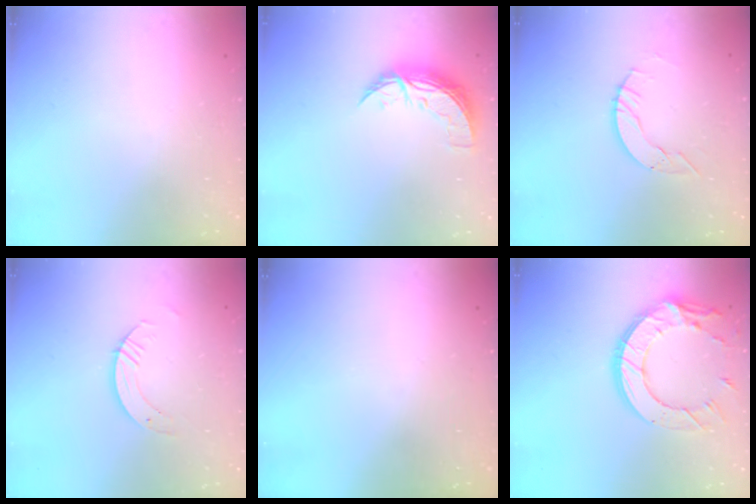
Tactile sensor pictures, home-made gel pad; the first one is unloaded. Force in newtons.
{"total": 8.6, "press": 8.6, "slide": 0.1}
{"total": 5.5, "press": 5.5, "slide": 0.2}
{"total": 4.7, "press": 4.7, "slide": 0.3}
{"total": 0.0}
{"total": 17.3, "press": 17.2, "slide": 1.3}